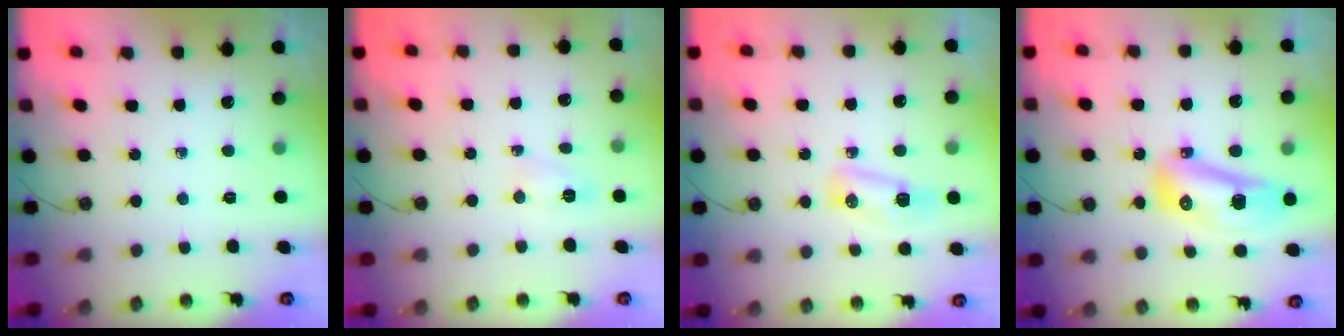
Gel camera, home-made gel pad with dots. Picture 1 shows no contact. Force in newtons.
{"total": 3.5, "press": 3.5, "slide": 0.6}
{"total": 6.9, "press": 6.8, "slide": 1.0}
{"total": 13.5, "press": 13.4, "slide": 1.6}